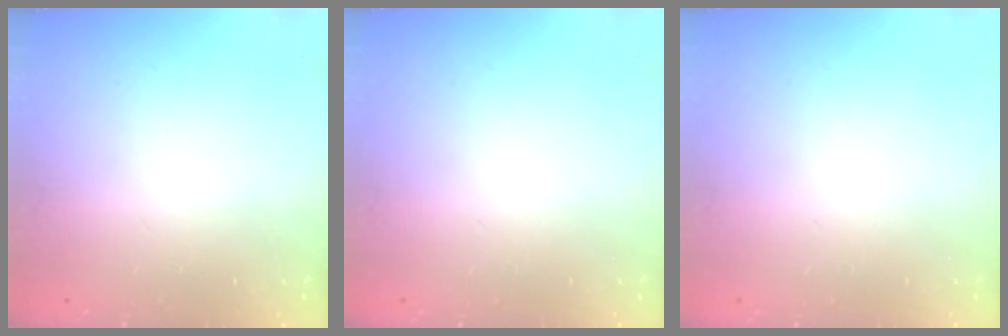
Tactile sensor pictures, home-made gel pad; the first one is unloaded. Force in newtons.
{"total": 0.0}
{"total": 0.0}